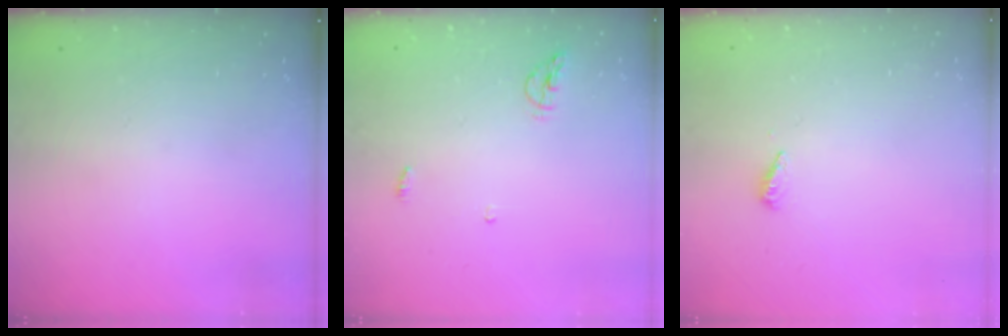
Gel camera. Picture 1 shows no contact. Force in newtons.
{"total": 5.2, "press": 5.2, "slide": 0.7}
{"total": 2.9, "press": 2.9, "slide": 0.3}